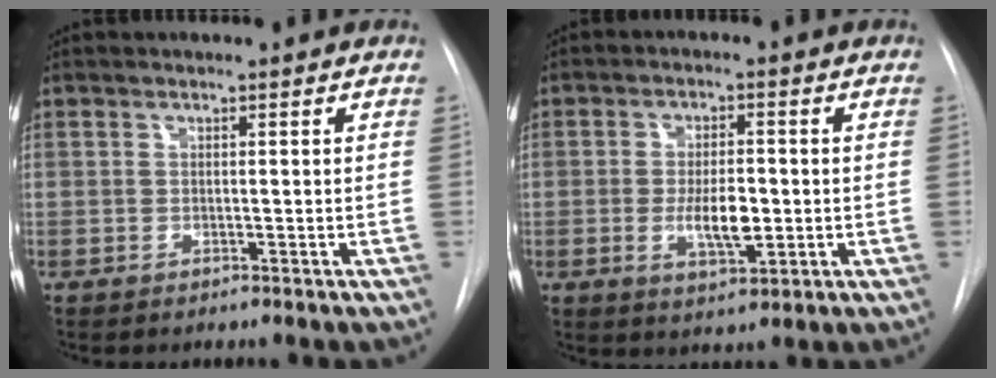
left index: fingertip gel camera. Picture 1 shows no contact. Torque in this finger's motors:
{"motor_torque": [1.22, 0.38, 0.29, 0.12]}